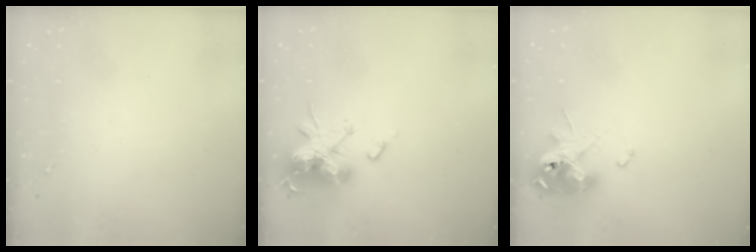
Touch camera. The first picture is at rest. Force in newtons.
{"total": 18.9, "press": 18.9, "slide": 0.2}
{"total": 12.4, "press": 12.2, "slide": 1.8}